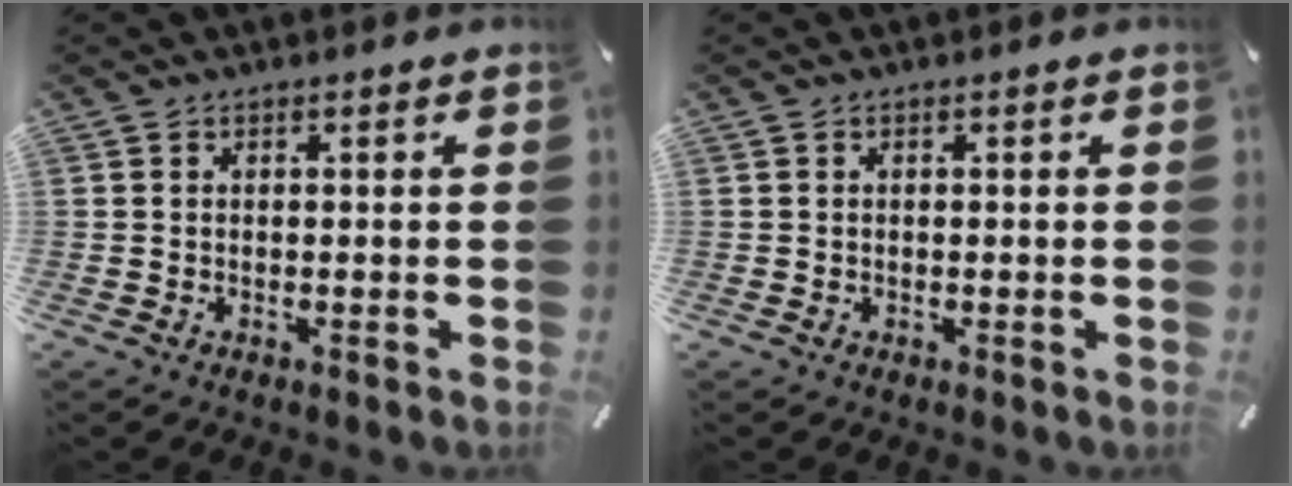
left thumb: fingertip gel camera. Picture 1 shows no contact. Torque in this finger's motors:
{"motor_torque": [-0.21, 0.20, -0.08, 0.06, 0.00]}